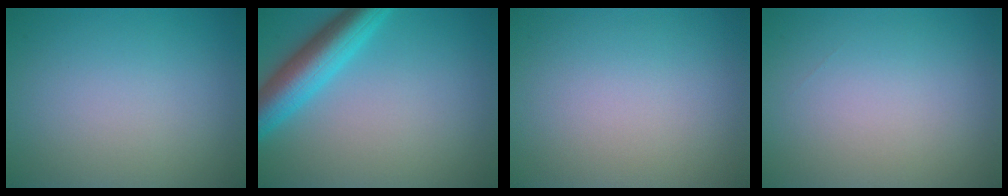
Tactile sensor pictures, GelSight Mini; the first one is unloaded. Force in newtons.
{"total": 5.9, "press": 5.9, "slide": 0.2}
{"total": 0.0}
{"total": 0.0}